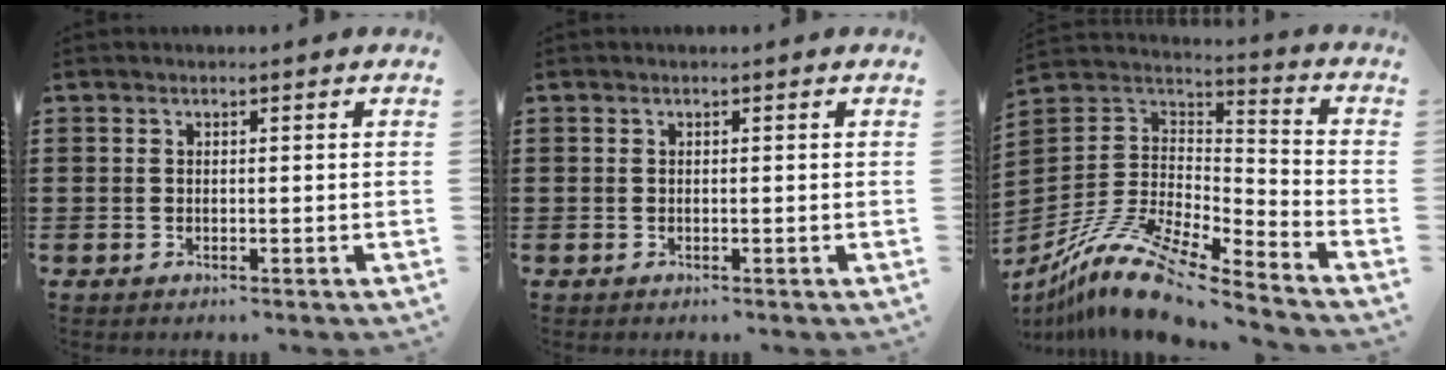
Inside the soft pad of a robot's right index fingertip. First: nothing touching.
{"total": 0.0}
{"total": 13.0, "force": [-10.1, 3.0, 7.7], "torque": [-0.171, 0.017, -0.198]}